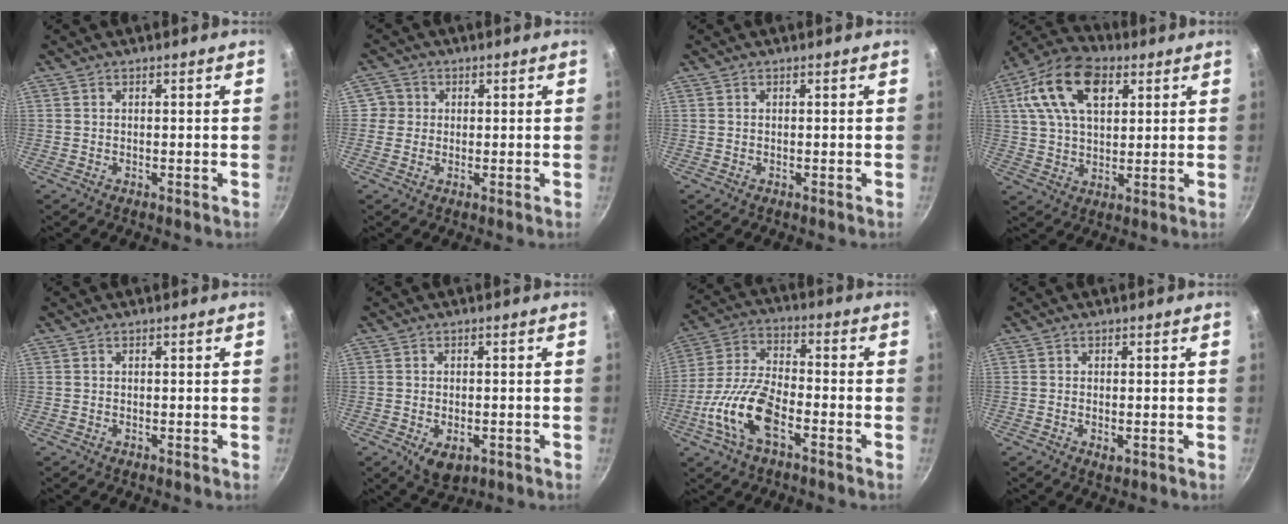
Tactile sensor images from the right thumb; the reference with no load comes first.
{"total": 3.2, "force": [0.2, 3.2, 0.4], "torque": [0.024, 0.007, -0.005]}
{"total": 0.0}
{"total": 15.9, "force": [5.8, 9.6, 11.3], "torque": [-0.189, 0.002, 0.091]}
{"total": 0.0}
{"total": 5.3, "force": [-1.8, 3.3, 3.8], "torque": [-0.047, -0.003, -0.019]}
{"total": 13.4, "force": [-5.6, 5.8, 10.7], "torque": [-0.212, 0.031, -0.119]}
{"total": 1.6, "force": [-0.4, 0.8, 1.3], "torque": [-0.023, -0.003, -0.006]}